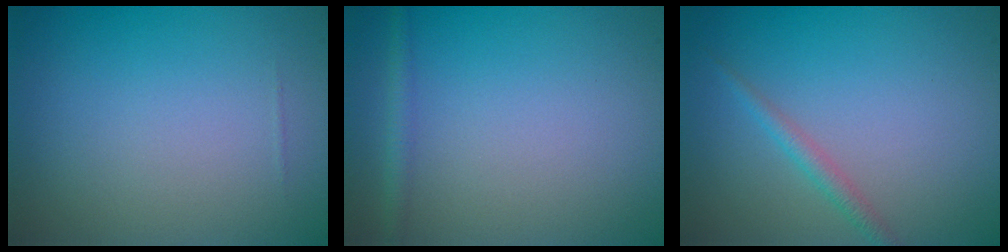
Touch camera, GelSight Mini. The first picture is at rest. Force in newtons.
{"total": 1.3, "press": 1.3, "slide": 0.1}
{"total": 1.4, "press": 1.4, "slide": 0.1}